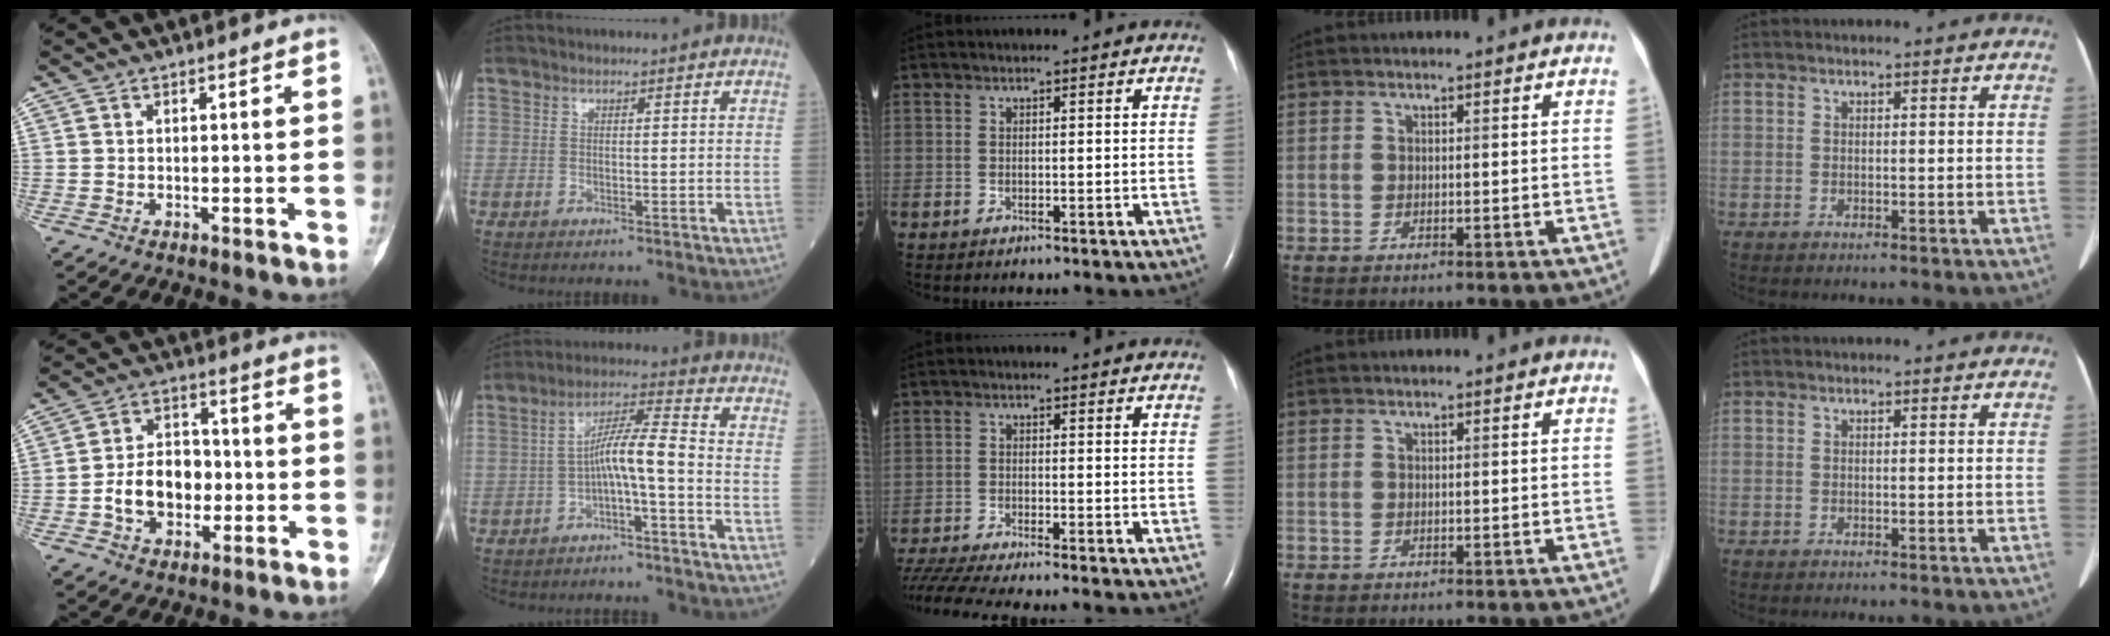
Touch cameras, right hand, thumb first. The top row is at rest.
{"thumb": {"total": 10.0, "force": [-1.9, 7.4, 6.5], "torque": [-0.079, 0.027, -0.037]}, "index": {"total": 6.5, "force": [-2.0, 0.2, 6.2], "torque": [-0.111, 0.027, -0.035]}, "middle": {"total": 10.1, "force": [-9.0, -1.0, 4.5], "torque": [-0.074, -0.024, -0.151]}}